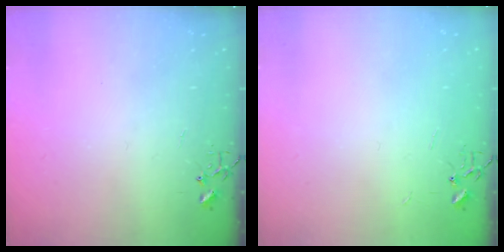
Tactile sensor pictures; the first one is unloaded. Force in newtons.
{"total": 1.8, "press": 1.8, "slide": 0.2}